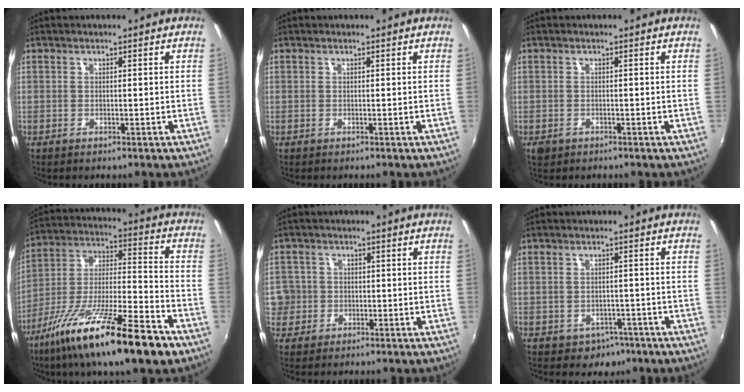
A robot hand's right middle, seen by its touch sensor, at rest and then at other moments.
{"total": 0.0}
{"total": 1.8, "force": [-1.0, 1.3, 0.8], "torque": [-0.017, -0.004, -0.016]}
{"total": 23.6, "force": [-14.3, 4.3, 18.3], "torque": [-0.323, -0.038, -0.247]}
{"total": 7.6, "force": [-1.3, 7.3, 1.7], "torque": [-0.062, 0.026, -0.016]}
{"total": 4.1, "force": [-2.1, 3.4, 1.0], "torque": [-0.030, 0.002, -0.020]}